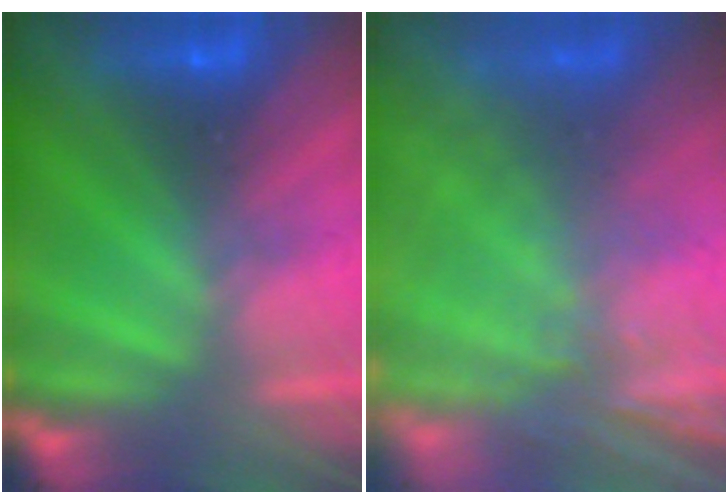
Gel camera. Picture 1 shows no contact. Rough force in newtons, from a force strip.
{"total": 6.1}